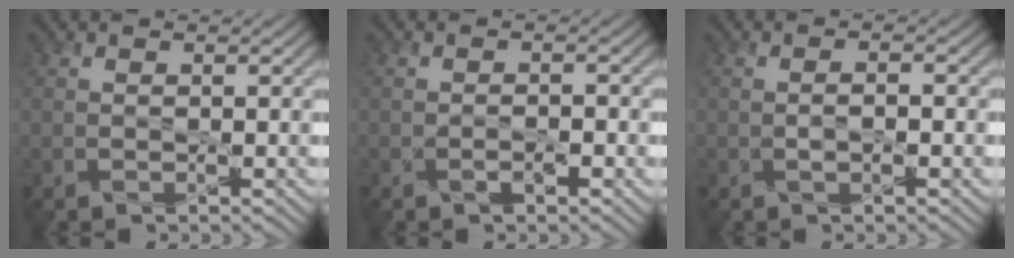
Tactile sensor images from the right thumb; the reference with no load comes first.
{"total": 1.6, "force": [-1.0, 0.6, 1.1], "torque": [-0.004, 0.000, -0.017]}
{"total": 1.2, "force": [-0.6, 0.0, 1.0], "torque": [-0.004, 0.004, -0.012]}